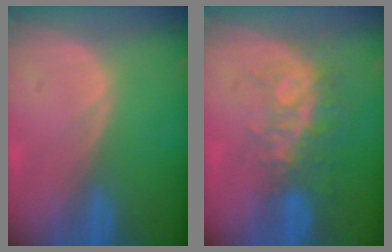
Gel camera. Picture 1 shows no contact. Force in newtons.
{"total": 8.4, "press": 7.0, "slide": 4.5}